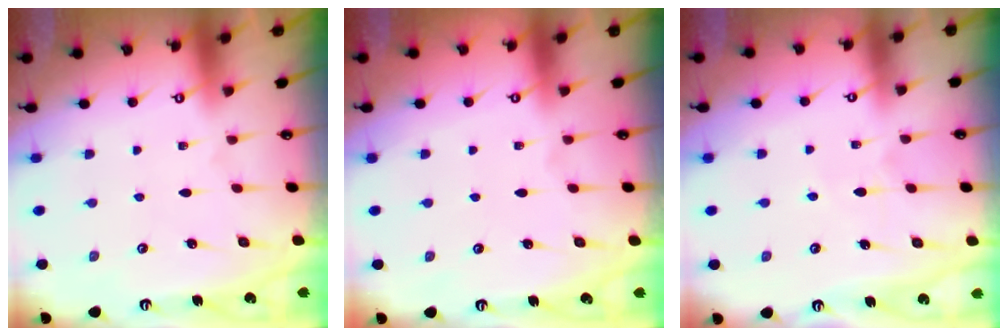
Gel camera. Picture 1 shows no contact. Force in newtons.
{"total": 0.0}
{"total": 5.1, "press": 5.1, "slide": 0.3}